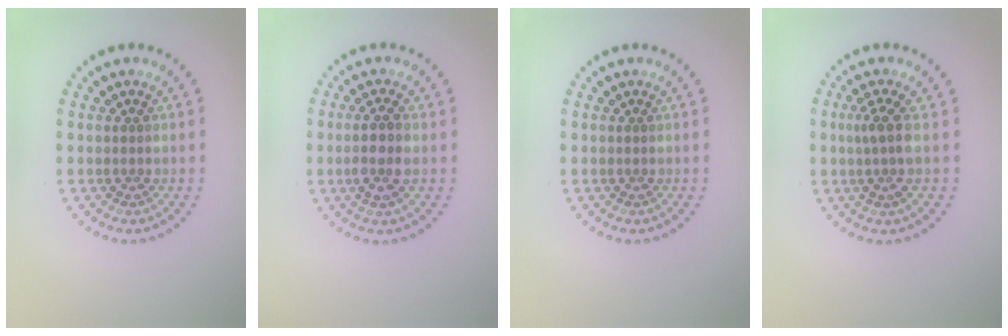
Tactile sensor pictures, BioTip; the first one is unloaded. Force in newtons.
{"total": 2.8, "press": 2.6, "slide": 1.1}
{"total": 0.0}
{"total": 2.2, "press": 1.7, "slide": 1.3}